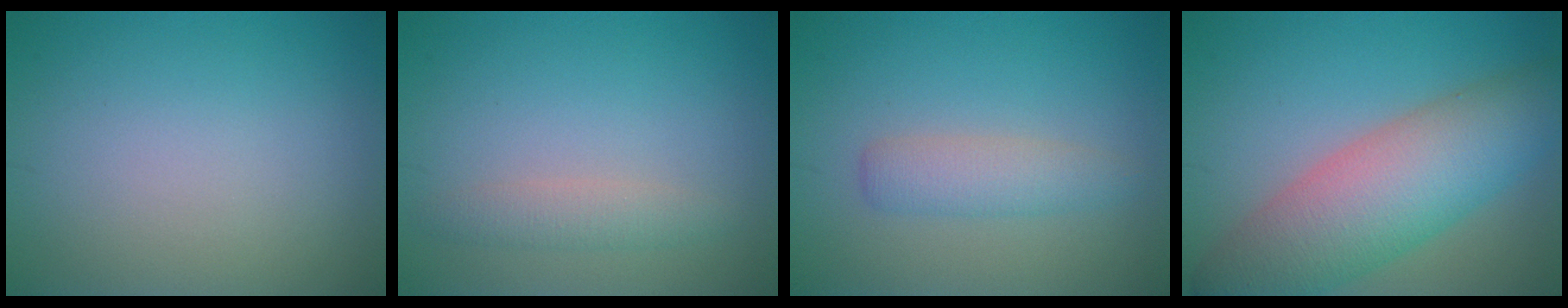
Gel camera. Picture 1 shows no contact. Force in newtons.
{"total": 1.9, "press": 1.9, "slide": 0.0}
{"total": 2.5, "press": 2.5, "slide": 0.0}
{"total": 9.2, "press": 9.2, "slide": 0.3}